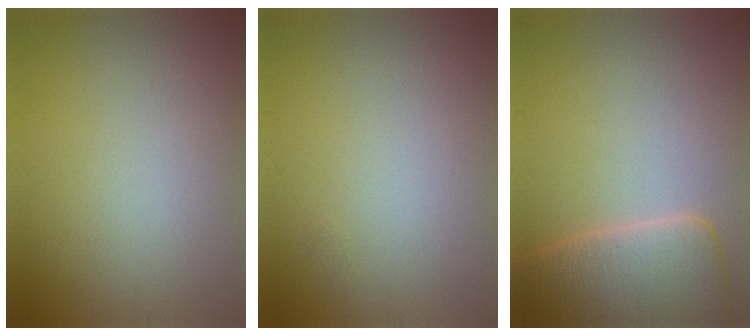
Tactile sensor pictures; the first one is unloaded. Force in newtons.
{"total": 0.0}
{"total": 6.4, "press": 6.3, "slide": 0.8}